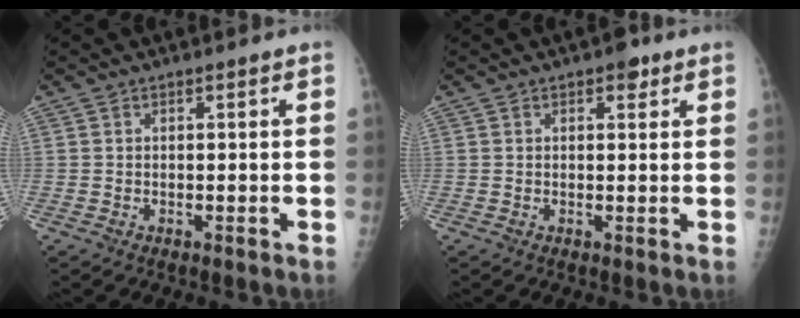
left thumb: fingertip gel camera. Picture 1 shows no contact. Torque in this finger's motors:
{"motor_torque": [0.29, -0.10, 0.15, -0.12, 0.00]}